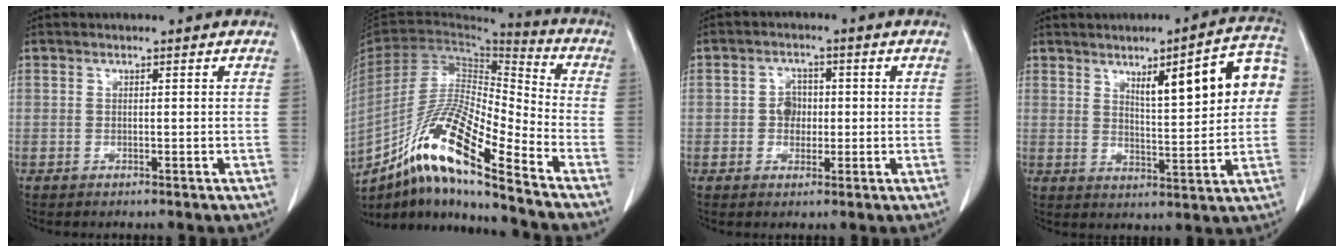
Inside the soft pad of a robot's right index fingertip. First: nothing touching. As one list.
[{"total": 17.7, "force": [-12.0, 1.0, 13.0], "torque": [-0.257, -0.013, -0.218]}, {"total": 3.2, "force": [-0.3, 2.6, 1.8], "torque": [-0.025, 0.008, -0.007]}, {"total": 12.3, "force": [3.5, 2.3, 11.5], "torque": [-0.155, 0.022, 0.051]}]